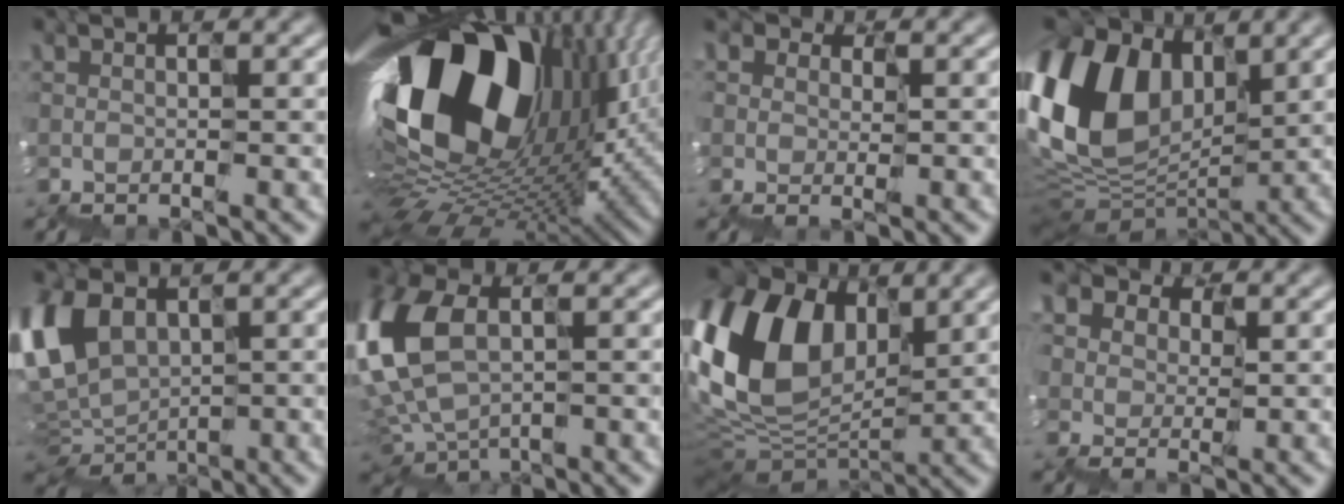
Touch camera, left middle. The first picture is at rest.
{"total": 18.1, "force": [5.6, 12.1, 12.3], "torque": [-0.255, -0.013, 0.118]}
{"total": 2.0, "force": [0.5, 1.6, 1.1], "torque": [-0.036, 0.002, 0.009]}
{"total": 10.4, "force": [3.9, 7.3, 6.4], "torque": [-0.179, 0.024, 0.072]}
{"total": 6.1, "force": [1.3, 3.9, 4.4], "torque": [-0.140, 0.007, 0.027]}
{"total": 7.8, "force": [0.9, 5.0, 6.0], "torque": [-0.199, 0.005, 0.017]}
{"total": 12.8, "force": [4.5, 8.8, 8.2], "torque": [-0.230, 0.028, 0.077]}
{"total": 5.6, "force": [3.4, 3.9, 2.1], "torque": [-0.042, 0.015, 0.065]}